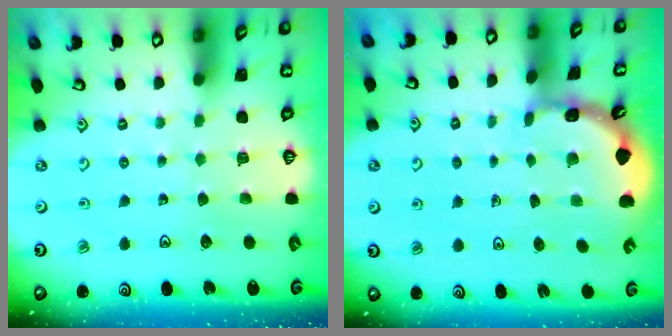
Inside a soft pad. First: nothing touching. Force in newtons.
{"total": 1.9, "press": 1.9, "slide": 0.0}